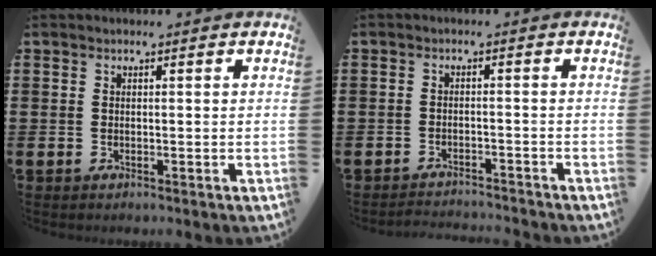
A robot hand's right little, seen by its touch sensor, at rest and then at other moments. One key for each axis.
{"total": 1.8, "fx": -1.8, "fy": -0.1, "fz": -0.1, "tx": -0.003, "ty": 0.005, "tz": -0.039}